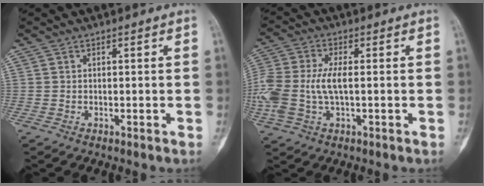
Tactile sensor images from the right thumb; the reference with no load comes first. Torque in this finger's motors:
{"motor_torque": [0.28, 0.32, 0.68, 0.36, 0.33]}